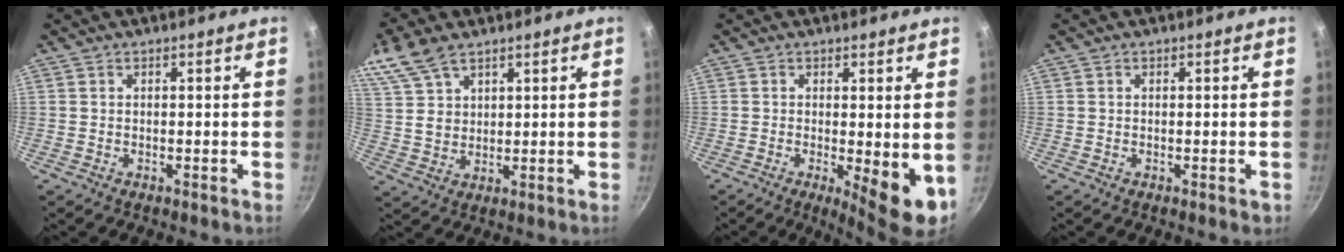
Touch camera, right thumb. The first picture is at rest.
{"total": 9.9, "force": [6.6, 5.4, 5.1], "torque": [-0.094, -0.008, 0.137]}
{"total": 7.8, "force": [-1.0, 2.2, 7.5], "torque": [-0.094, -0.011, -0.005]}
{"total": 0.6, "force": [-0.1, 0.5, 0.5], "torque": [-0.003, 0.002, -0.001]}